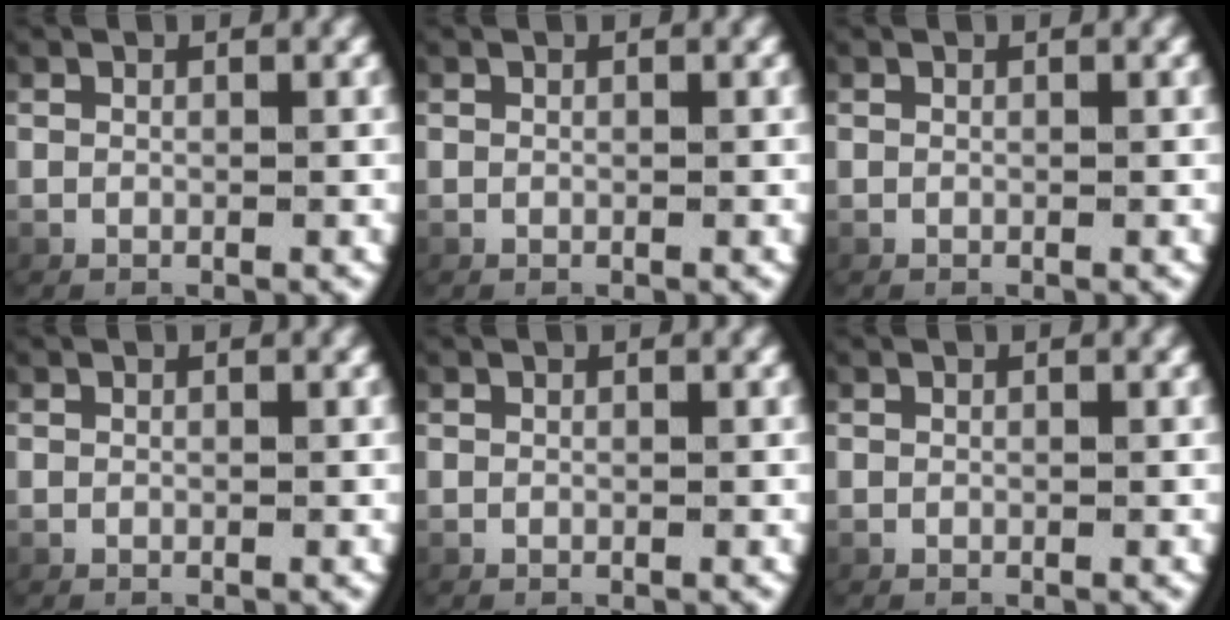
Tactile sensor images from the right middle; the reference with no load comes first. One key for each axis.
{"total": 0.0}
{"total": 0.0}
{"total": 0.0}
{"total": 0.0}
{"total": 0.0}